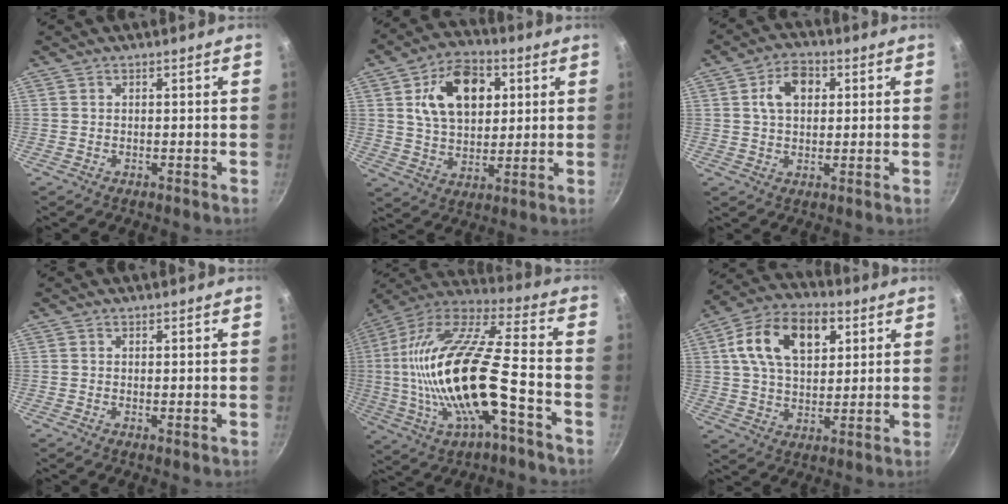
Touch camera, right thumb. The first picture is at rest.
{"total": 15.0, "force": [4.2, 9.9, 10.4], "torque": [-0.136, -0.003, 0.067]}
{"total": 7.4, "force": [1.8, 5.2, 5.0], "torque": [-0.062, 0.008, 0.025]}
{"total": 0.6, "force": [0.2, 0.2, 0.5], "torque": [-0.008, -0.007, 0.000]}
{"total": 25.6, "force": [-5.1, 8.6, 23.6], "torque": [-0.453, 0.021, -0.099]}
{"total": 16.2, "force": [5.4, 10.2, 11.5], "torque": [-0.174, 0.003, 0.080]}